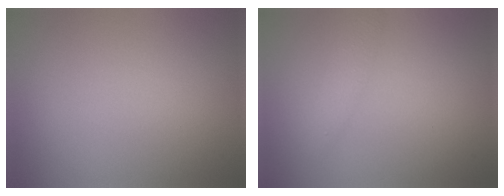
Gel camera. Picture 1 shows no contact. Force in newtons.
{"total": 1.4, "press": 1.4, "slide": 0.1}